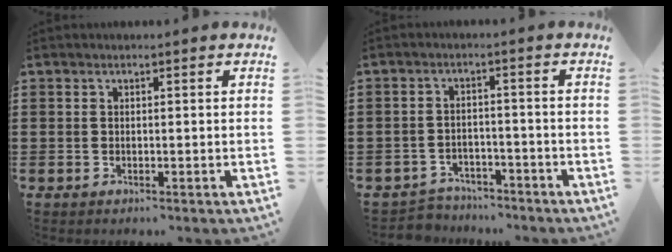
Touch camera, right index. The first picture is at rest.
{"total": 3.3, "force": [-3.2, 0.7, -0.2], "torque": [-0.005, 0.000, -0.067]}